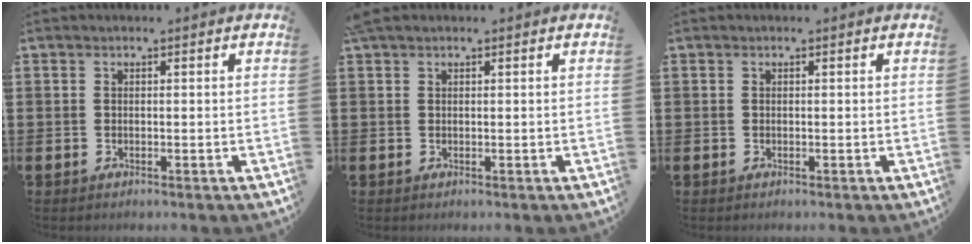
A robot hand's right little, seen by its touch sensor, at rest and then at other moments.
{"total": 0.7, "force": [0.5, 0.2, 0.4], "torque": [-0.001, -0.001, 0.006]}
{"total": 0.0}